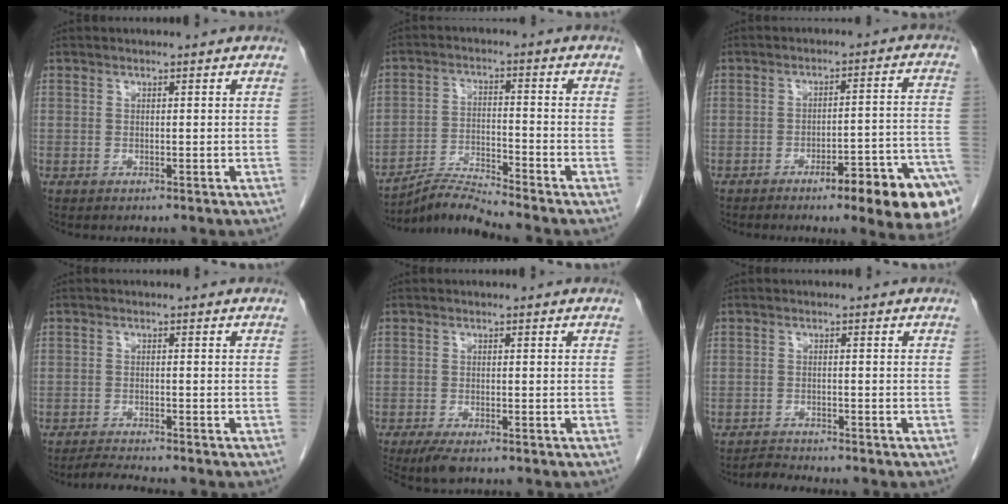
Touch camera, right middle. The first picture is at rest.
{"total": 5.8, "force": [-5.5, -1.6, 0.7], "torque": [-0.021, -0.011, -0.104]}
{"total": 14.0, "force": [-8.3, 1.0, 11.2], "torque": [-0.075, 0.022, -0.105]}
{"total": 3.1, "force": [-3.0, -0.5, 0.9], "torque": [-0.021, -0.016, -0.051]}
{"total": 4.1, "force": [-3.0, 1.0, 2.6], "torque": [-0.047, -0.012, -0.049]}
{"total": 2.0, "force": [-1.9, -0.4, -0.1], "torque": [-0.001, -0.012, -0.033]}